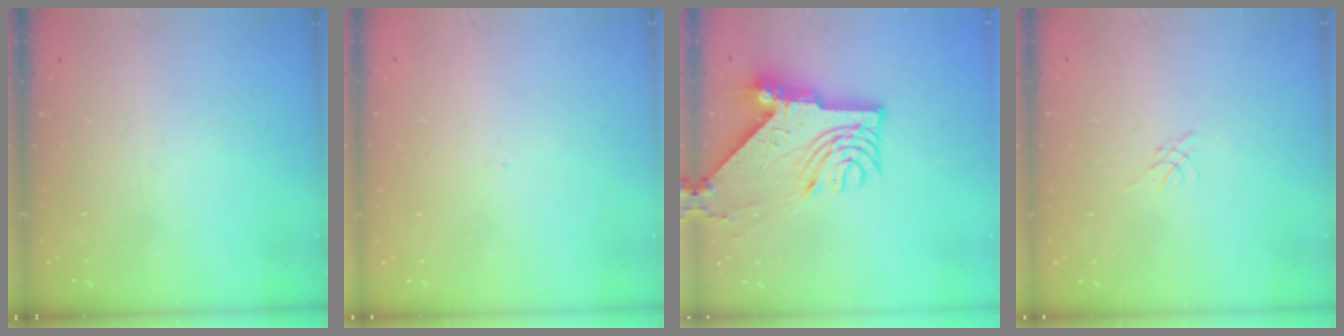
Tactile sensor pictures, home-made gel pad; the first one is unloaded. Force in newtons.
{"total": 0.0}
{"total": 12.0, "press": 11.9, "slide": 1.4}
{"total": 0.0}